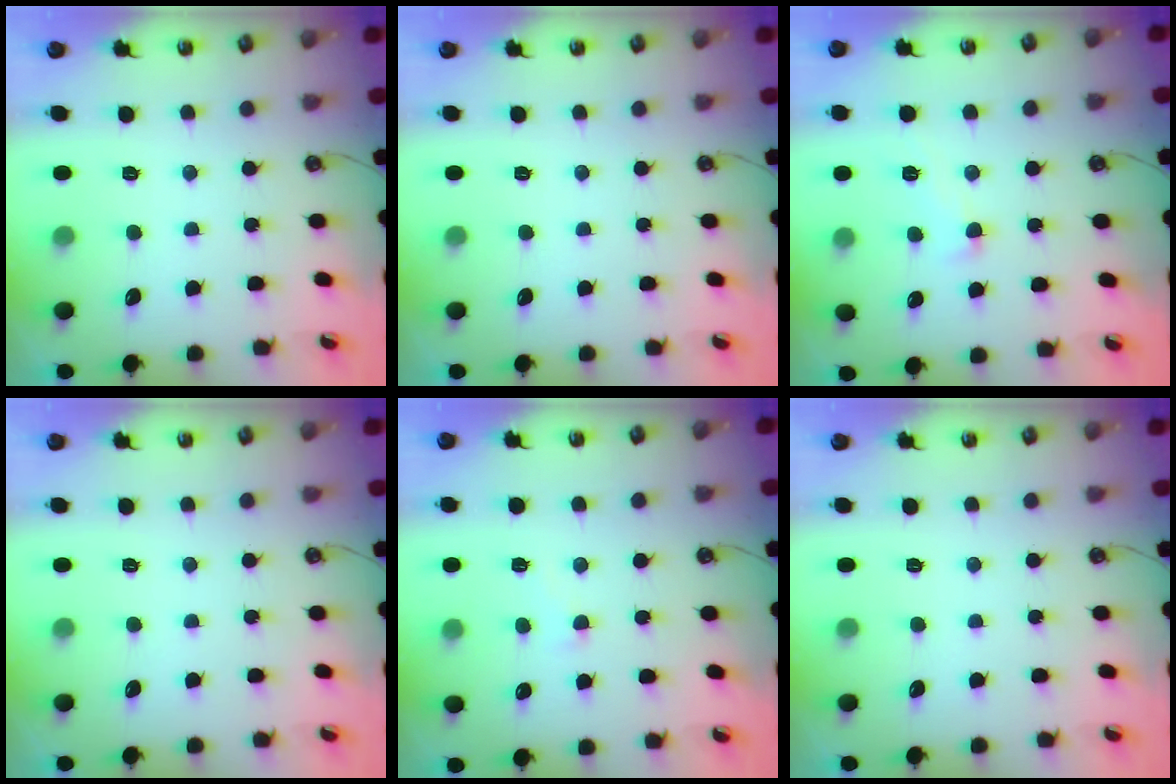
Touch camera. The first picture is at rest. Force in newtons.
{"total": 0.0}
{"total": 1.2, "press": 1.2, "slide": 0.2}
{"total": 0.0}
{"total": 5.0, "press": 4.9, "slide": 0.6}
{"total": 0.0}